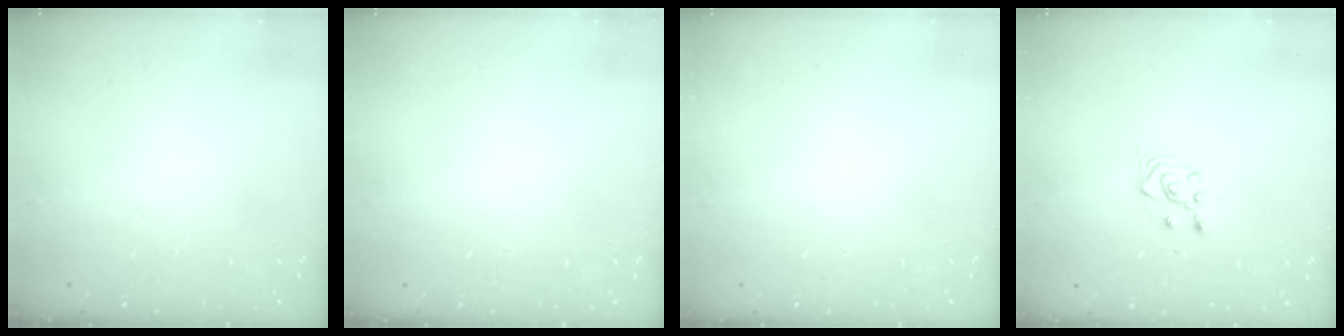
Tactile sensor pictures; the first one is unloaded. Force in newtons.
{"total": 0.0}
{"total": 0.0}
{"total": 3.3, "press": 3.1, "slide": 1.1}